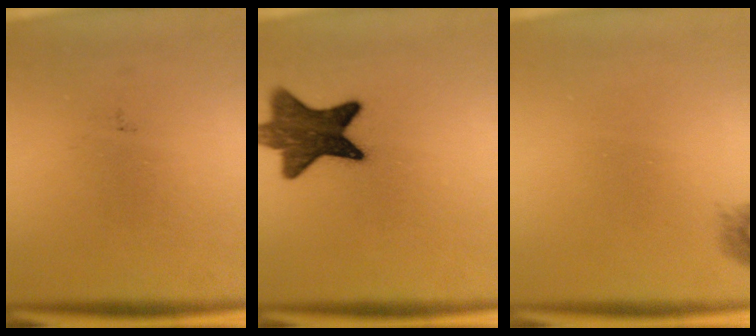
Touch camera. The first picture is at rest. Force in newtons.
{"total": 11.5}
{"total": 0.9}